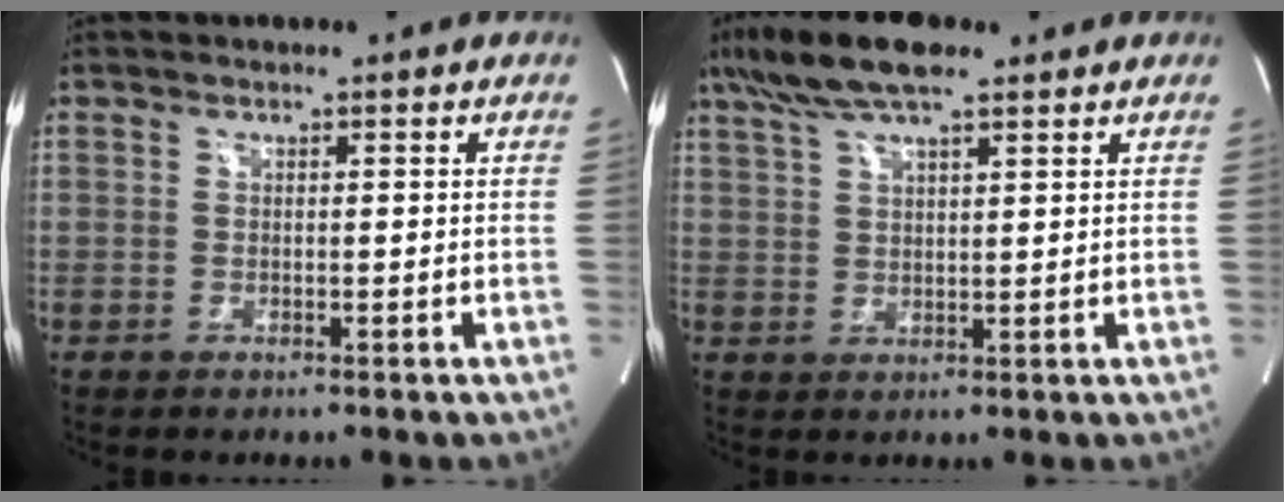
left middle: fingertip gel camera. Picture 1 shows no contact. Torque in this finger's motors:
{"motor_torque": [0.92, -0.61, 0.09, 0.10]}